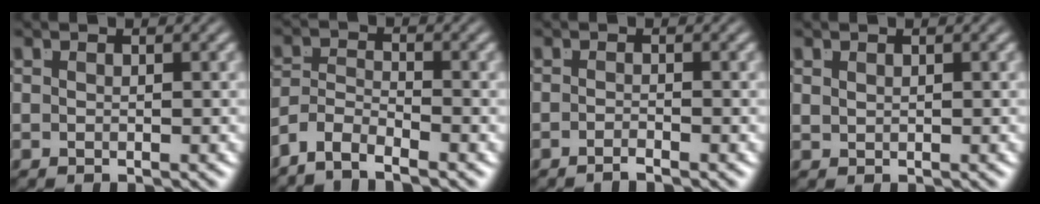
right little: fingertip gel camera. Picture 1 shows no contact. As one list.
[{"total": 5.5, "force": [-3.3, 3.9, 2.1], "torque": [-0.053, -0.021, -0.061]}, {"total": 1.4, "force": [-1.2, -0.7, 0.3], "torque": [-0.003, -0.003, -0.022]}, {"total": 0.8, "force": [0.6, -0.5, 0.1], "torque": [0.002, -0.002, 0.019]}]